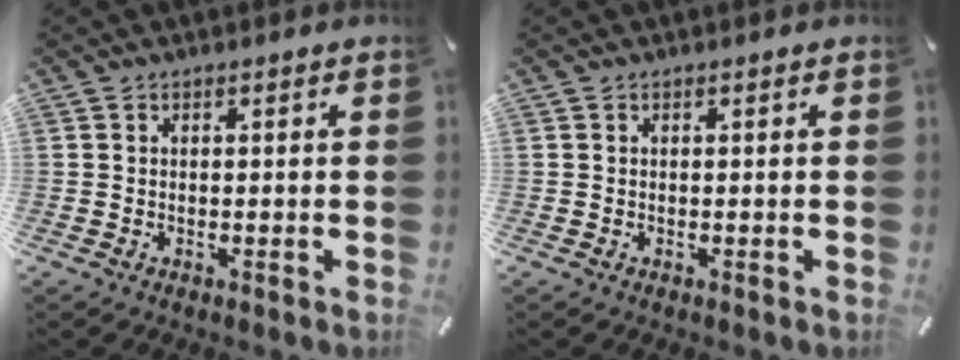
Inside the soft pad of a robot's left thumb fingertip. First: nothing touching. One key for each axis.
{"total": 0.0}